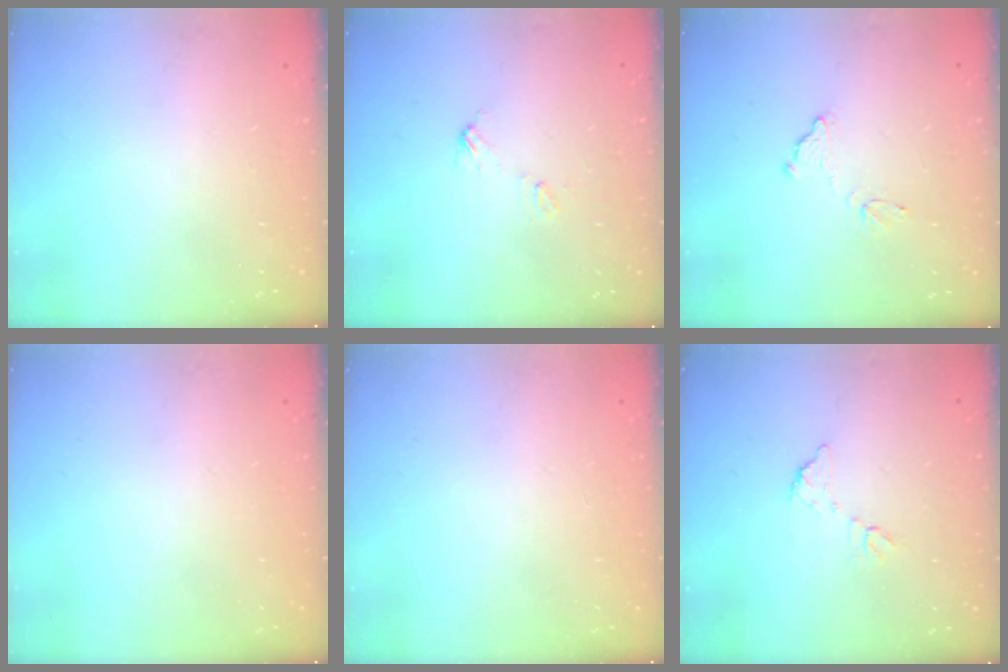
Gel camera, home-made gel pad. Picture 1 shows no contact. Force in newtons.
{"total": 4.6, "press": 4.6, "slide": 0.4}
{"total": 8.6, "press": 8.6, "slide": 0.5}
{"total": 0.0}
{"total": 0.0}
{"total": 6.5, "press": 6.5, "slide": 0.2}